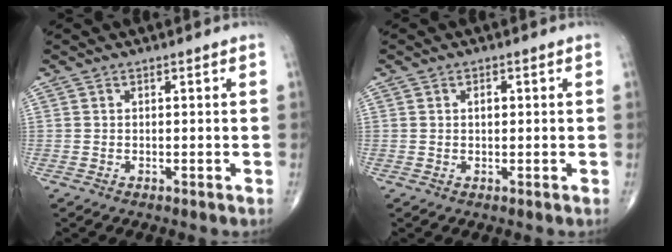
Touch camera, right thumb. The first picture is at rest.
{"total": 1.5, "force": [0.3, 0.8, 1.2], "torque": [-0.017, 0.001, 0.006]}